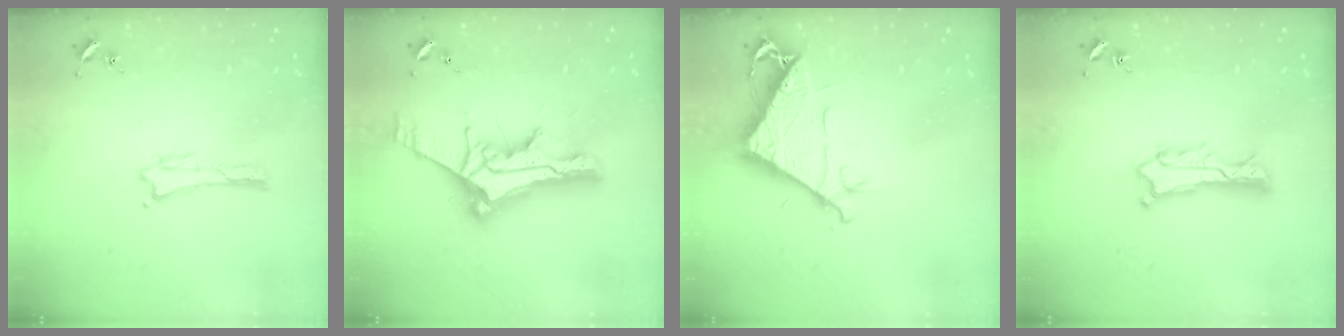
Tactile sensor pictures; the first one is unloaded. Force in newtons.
{"total": 12.3, "press": 12.2, "slide": 1.0}
{"total": 8.1, "press": 8.1, "slide": 0.6}
{"total": 3.3, "press": 3.3, "slide": 0.5}